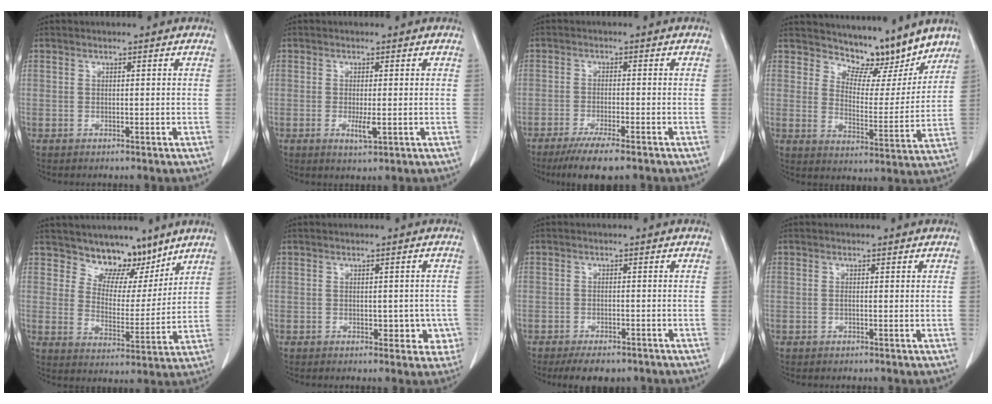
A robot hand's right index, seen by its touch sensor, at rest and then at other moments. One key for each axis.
{"total": 2.6, "fx": -0.6, "fy": 0.5, "fz": 2.5, "tx": -0.043, "ty": -0.006, "tz": -0.008}
{"total": 7.4, "fx": -5.4, "fy": 0.9, "fz": 4.9, "tx": -0.077, "ty": -0.017, "tz": -0.085}
{"total": 10.1, "fx": 9.3, "fy": 3.4, "fz": 2.1, "tx": -0.020, "ty": -0.019, "tz": 0.131}
{"total": 7.8, "fx": 6.4, "fy": 3.8, "fz": 2.4, "tx": -0.024, "ty": -0.006, "tz": 0.110}
{"total": 4.0, "fx": -0.8, "fy": 2.7, "fz": 2.9, "tx": -0.014, "ty": 0.010, "tz": -0.002}
{"total": 5.0, "fx": -3.7, "fy": 2.4, "fz": 2.2, "tx": -0.028, "ty": -0.003, "tz": -0.052}
{"total": 0.6, "fx": 0.1, "fy": 0.1, "fz": 0.6, "tx": -0.015, "ty": -0.001, "tz": 0.002}